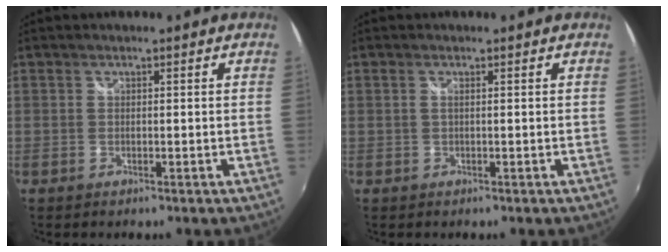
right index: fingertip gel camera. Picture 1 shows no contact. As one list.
[{"total": 0.6, "force": [0.0, -0.1, 0.6], "torque": [-0.010, 0.002, -0.003]}]